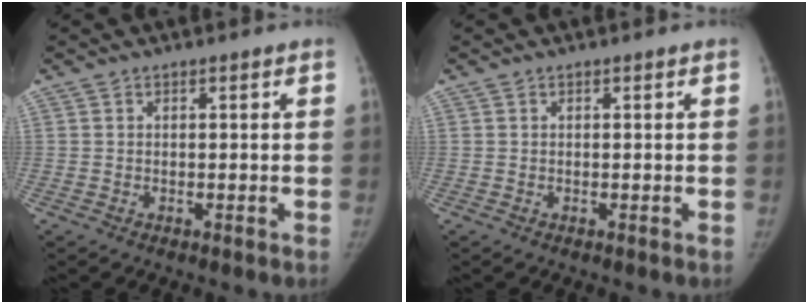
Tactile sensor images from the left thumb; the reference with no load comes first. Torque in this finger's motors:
{"motor_torque": [-0.06, 0.06, 0.11, -0.11, 0.01]}